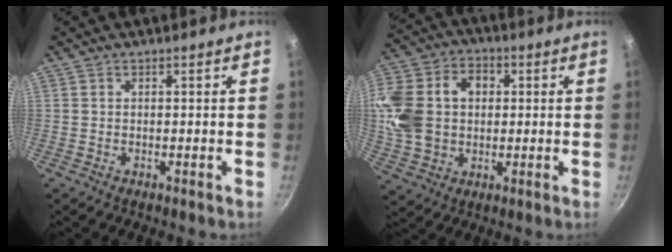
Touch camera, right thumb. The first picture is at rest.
{"total": 17.0, "force": [1.8, 12.9, 10.9], "torque": [-0.204, 0.029, 0.031]}